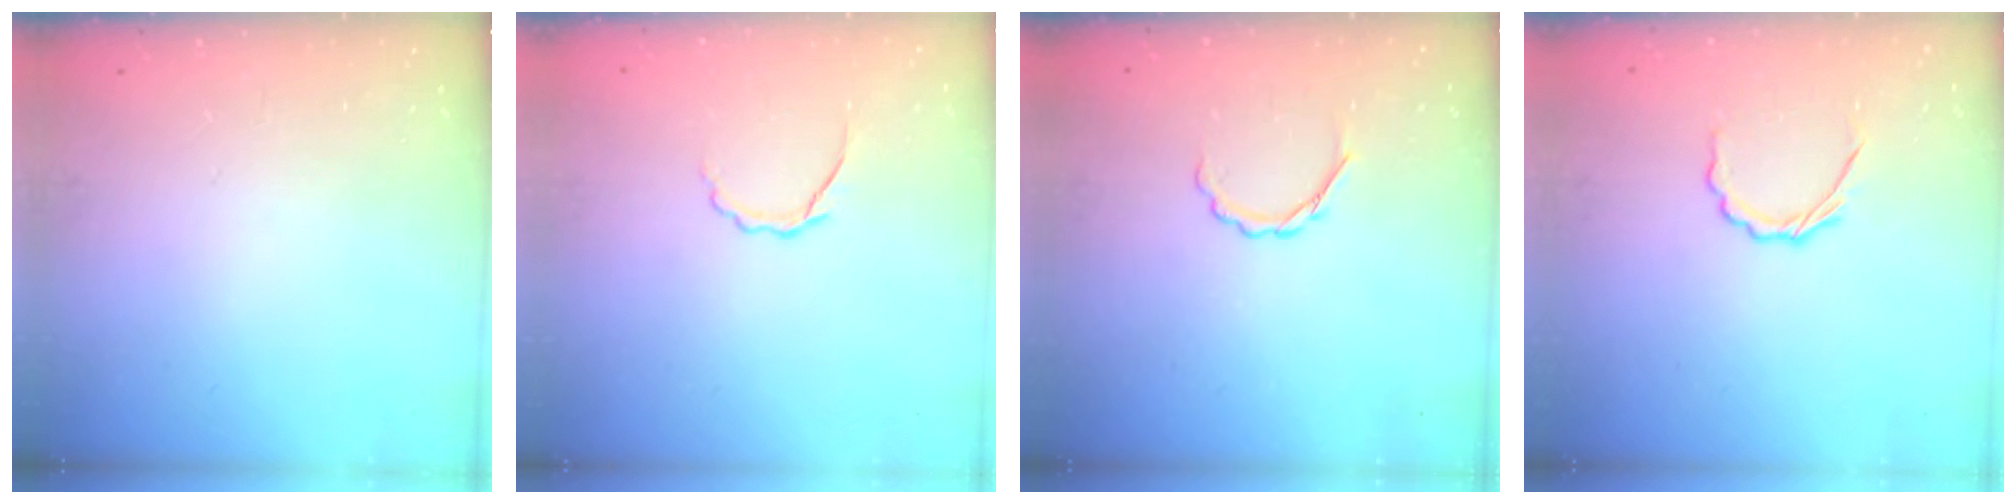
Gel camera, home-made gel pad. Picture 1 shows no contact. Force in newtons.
{"total": 5.3, "press": 5.2, "slide": 1.1}
{"total": 3.0, "press": 2.8, "slide": 0.9}
{"total": 4.6, "press": 4.3, "slide": 1.5}